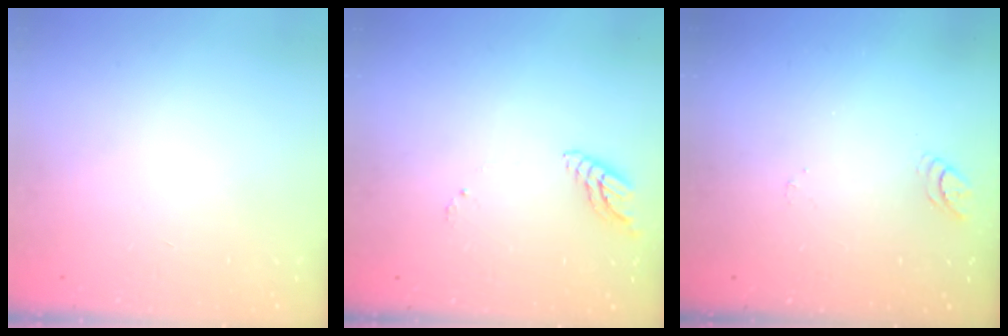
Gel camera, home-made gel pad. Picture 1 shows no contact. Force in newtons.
{"total": 7.2, "press": 7.2, "slide": 0.6}
{"total": 4.9, "press": 4.9, "slide": 0.5}